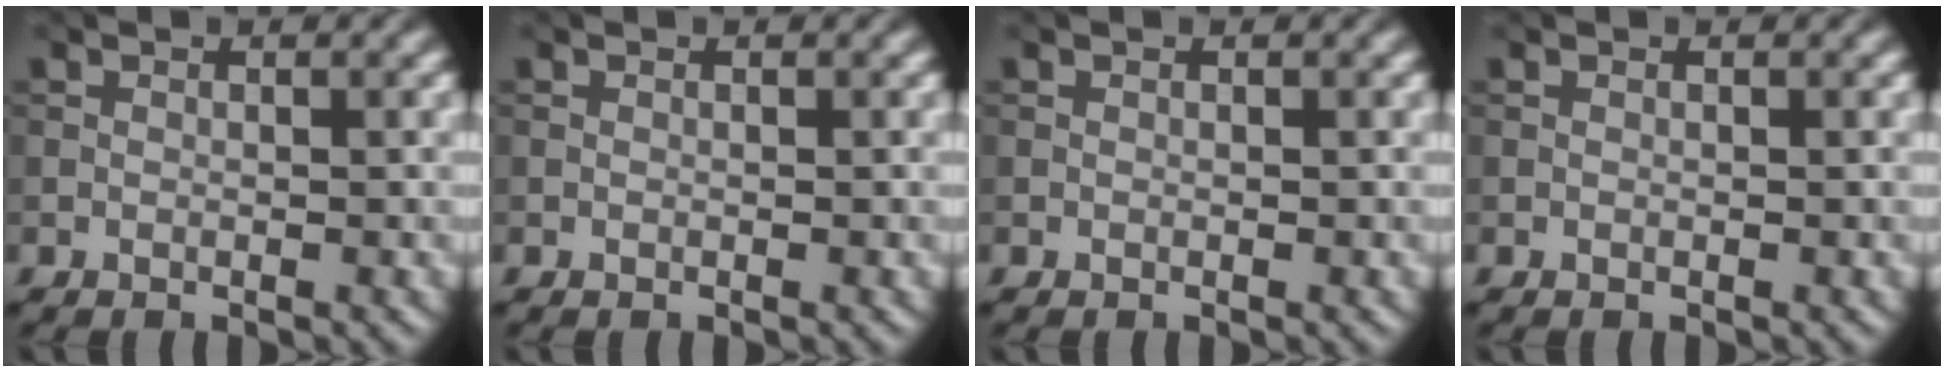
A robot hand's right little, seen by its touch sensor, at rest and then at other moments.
{"total": 0.0}
{"total": 0.0}
{"total": 0.0}